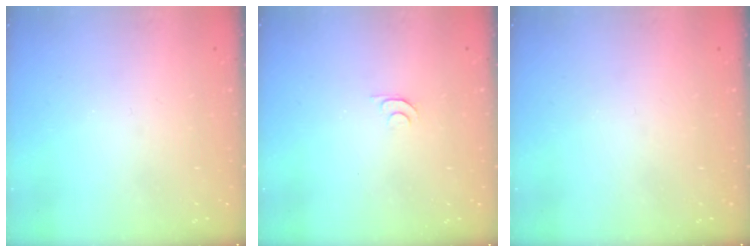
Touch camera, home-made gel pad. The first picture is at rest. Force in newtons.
{"total": 4.8, "press": 4.7, "slide": 0.6}
{"total": 0.0}